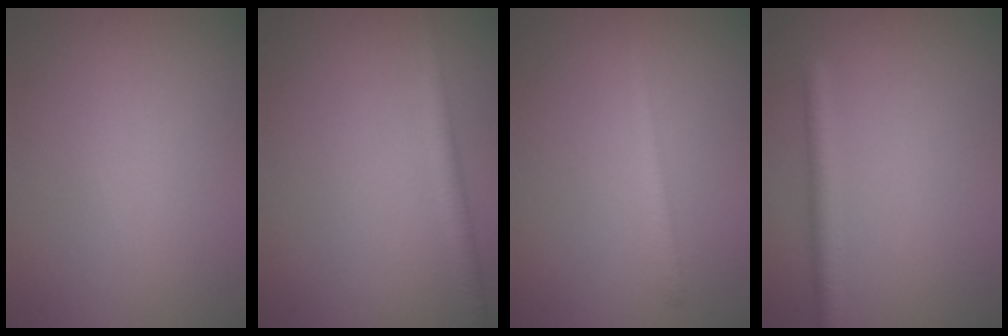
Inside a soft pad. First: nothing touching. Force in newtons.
{"total": 1.7, "press": 1.7, "slide": 0.1}
{"total": 1.5, "press": 1.5, "slide": 0.1}
{"total": 2.0, "press": 2.0, "slide": 0.1}